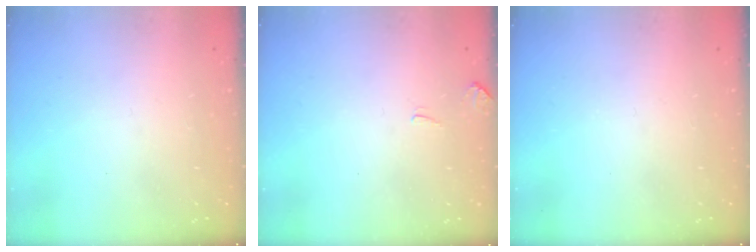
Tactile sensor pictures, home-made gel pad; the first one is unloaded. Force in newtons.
{"total": 3.7, "press": 3.7, "slide": 0.4}
{"total": 0.0}